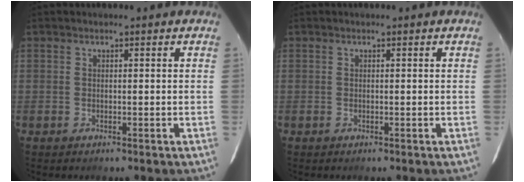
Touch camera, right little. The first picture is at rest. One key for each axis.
{"total": 0.0}